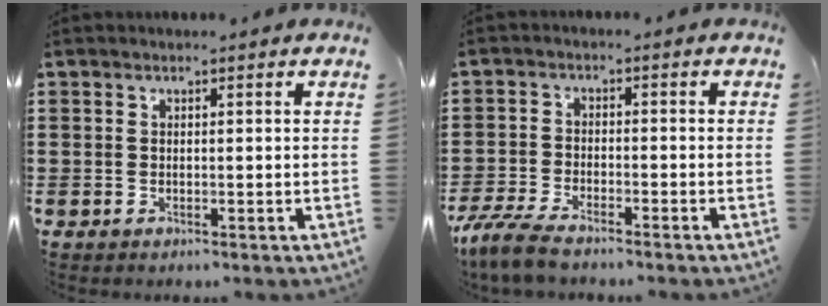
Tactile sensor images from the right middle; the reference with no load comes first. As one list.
[{"total": 5.2, "force": [-4.5, 0.9, 2.3], "torque": [-0.072, -0.009, -0.097]}]